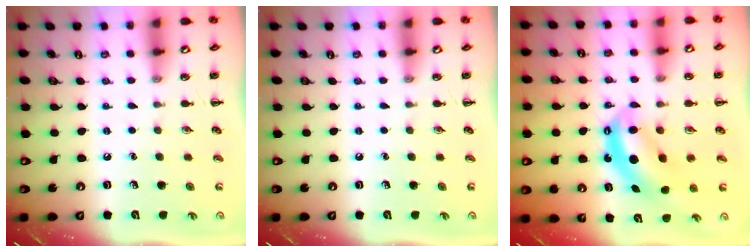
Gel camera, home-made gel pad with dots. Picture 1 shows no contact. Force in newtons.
{"total": 0.0}
{"total": 6.8, "press": 6.6, "slide": 1.7}